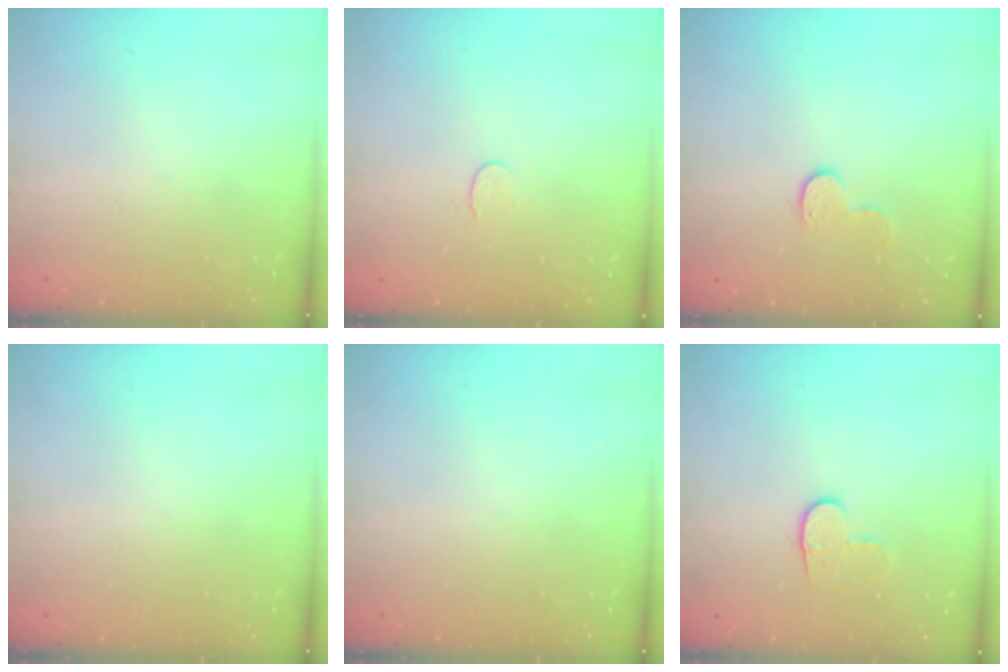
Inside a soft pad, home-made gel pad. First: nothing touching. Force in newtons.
{"total": 3.8, "press": 3.8, "slide": 0.3}
{"total": 5.6, "press": 5.6, "slide": 0.4}
{"total": 0.0}
{"total": 0.0}
{"total": 7.0, "press": 7.0, "slide": 0.7}